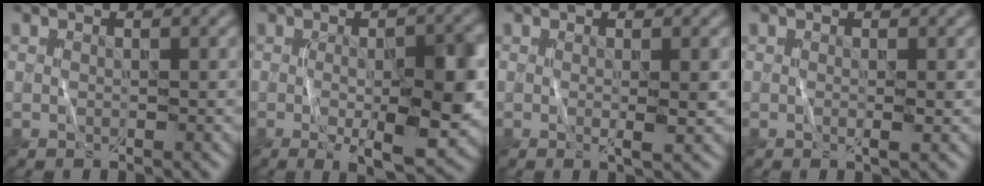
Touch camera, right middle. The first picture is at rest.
{"total": 7.9, "force": [-1.0, 1.9, 7.7], "torque": [-0.110, -0.009, -0.010]}
{"total": 1.9, "force": [0.1, 0.3, 1.9], "torque": [-0.028, -0.003, 0.000]}
{"total": 1.0, "force": [0.1, 0.2, 1.0], "torque": [-0.013, 0.001, -0.002]}